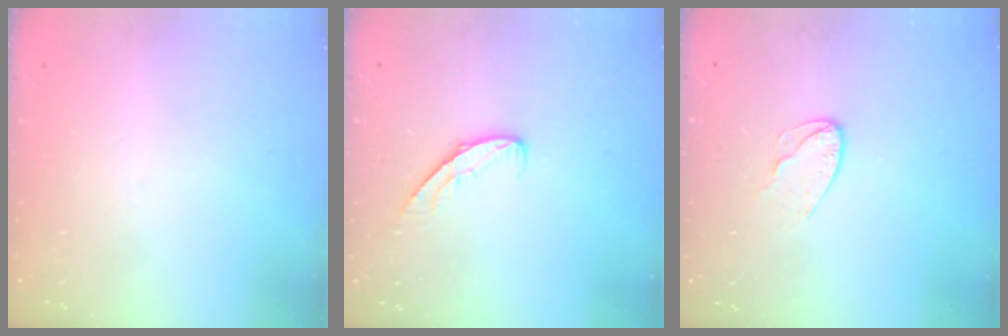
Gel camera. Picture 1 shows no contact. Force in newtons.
{"total": 5.2, "press": 5.2, "slide": 0.3}
{"total": 6.3, "press": 6.3, "slide": 0.6}